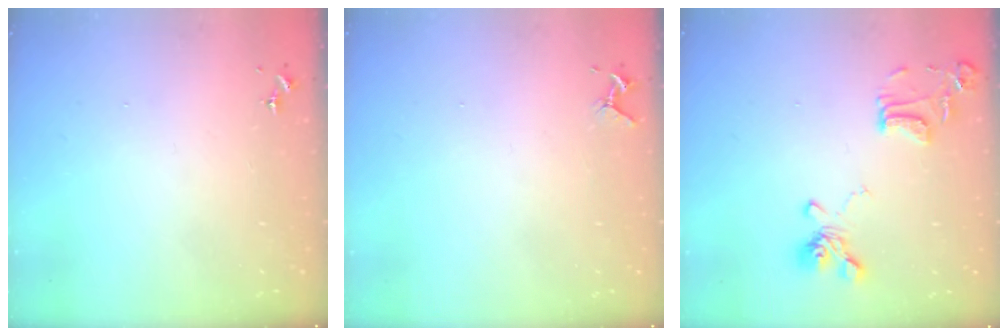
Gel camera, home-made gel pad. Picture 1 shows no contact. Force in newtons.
{"total": 4.0, "press": 3.9, "slide": 0.4}
{"total": 14.6, "press": 14.5, "slide": 1.6}